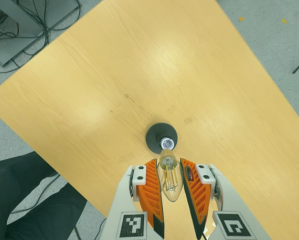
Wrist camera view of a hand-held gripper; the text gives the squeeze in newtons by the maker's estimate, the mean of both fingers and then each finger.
{"total": 10.8, "left": 10.3, "right": 11.4}